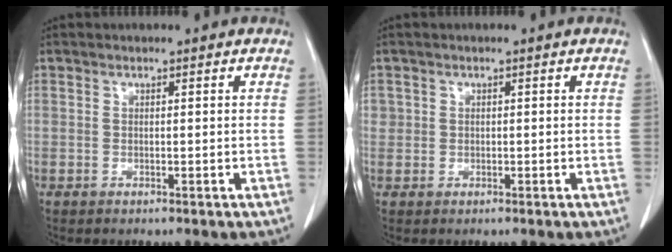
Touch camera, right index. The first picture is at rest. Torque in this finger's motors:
{"motor_torque": [0.13, -0.09, 0.03, 0.01]}